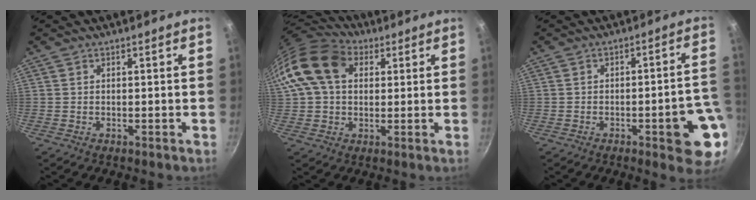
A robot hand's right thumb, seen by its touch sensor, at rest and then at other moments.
{"total": 15.6, "force": [4.2, 11.2, 9.9], "torque": [-0.180, 0.023, 0.061]}
{"total": 11.8, "force": [-4.0, 3.1, 10.7], "torque": [-0.097, 0.031, -0.048]}